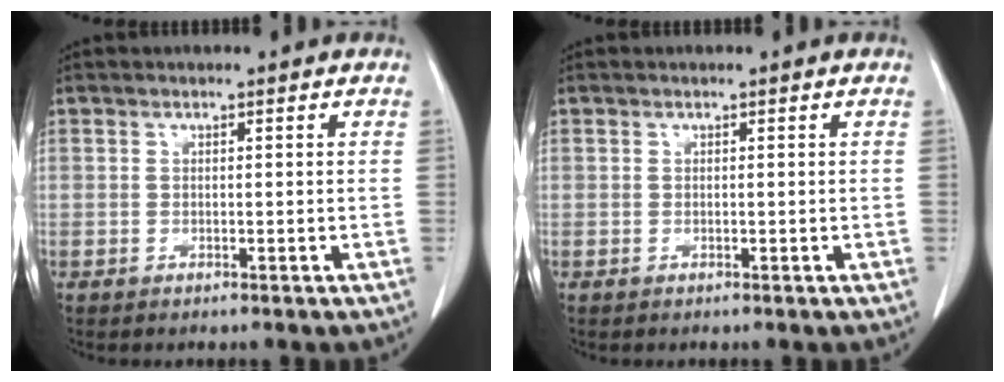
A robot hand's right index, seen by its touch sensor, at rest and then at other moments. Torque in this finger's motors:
{"motor_torque": [0.00, 0.00, 0.00, 0.00]}